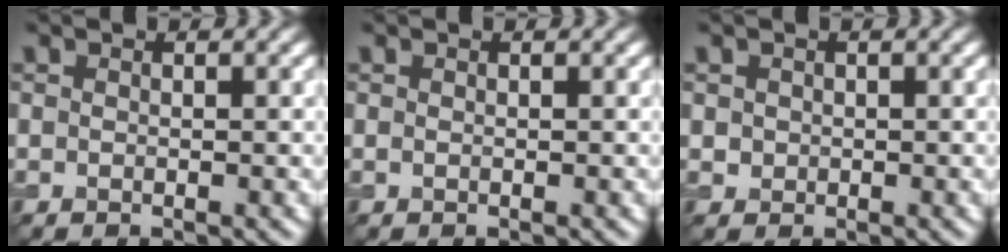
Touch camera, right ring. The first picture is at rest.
{"total": 0.0}
{"total": 0.8, "force": [0.1, 0.8, 0.2], "torque": [0.001, -0.002, 0.002]}